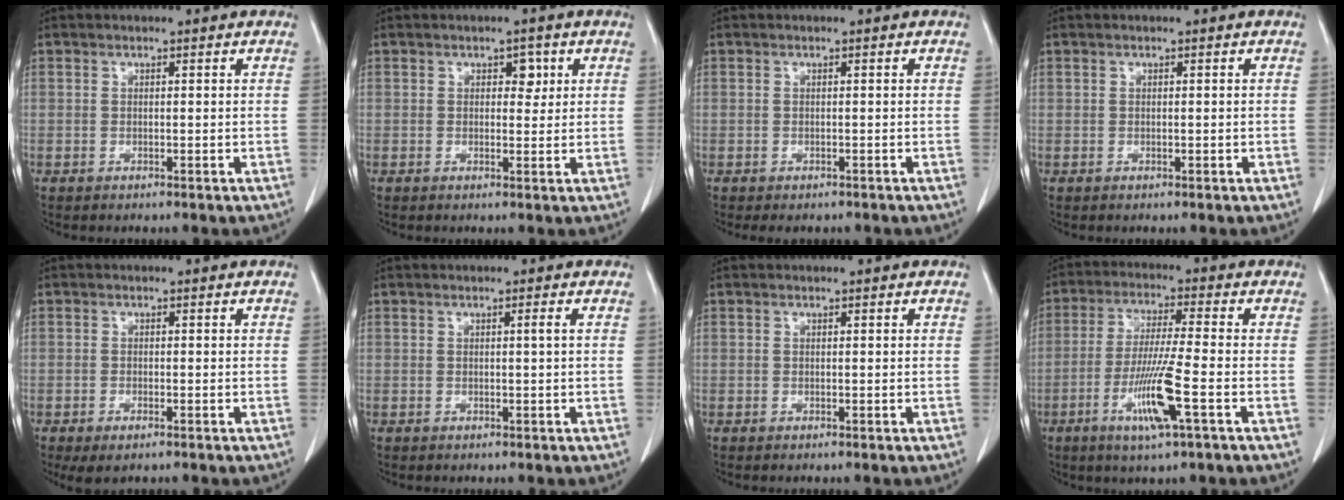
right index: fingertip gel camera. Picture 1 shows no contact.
{"total": 2.0, "force": [0.8, 1.3, 1.3], "torque": [-0.016, 0.005, 0.011]}
{"total": 3.0, "force": [-2.5, 1.4, 0.8], "torque": [-0.008, -0.001, -0.027]}
{"total": 0.0}
{"total": 3.1, "force": [-2.0, 1.0, 2.1], "torque": [-0.038, -0.007, -0.027]}
{"total": 0.6, "force": [0.0, -0.3, 0.6], "torque": [-0.008, -0.001, 0.001]}
{"total": 0.0}
{"total": 9.7, "force": [-3.8, -0.4, 8.9], "torque": [-0.175, -0.017, -0.073]}